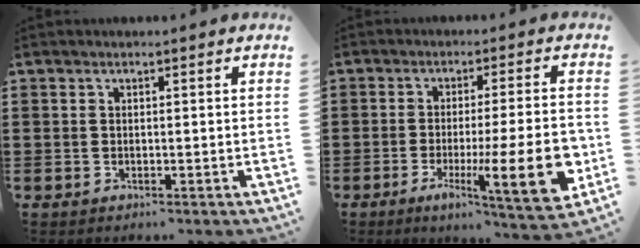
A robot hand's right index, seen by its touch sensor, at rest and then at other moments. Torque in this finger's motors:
{"motor_torque": [2.01, -0.13, 1.05, 0.21]}